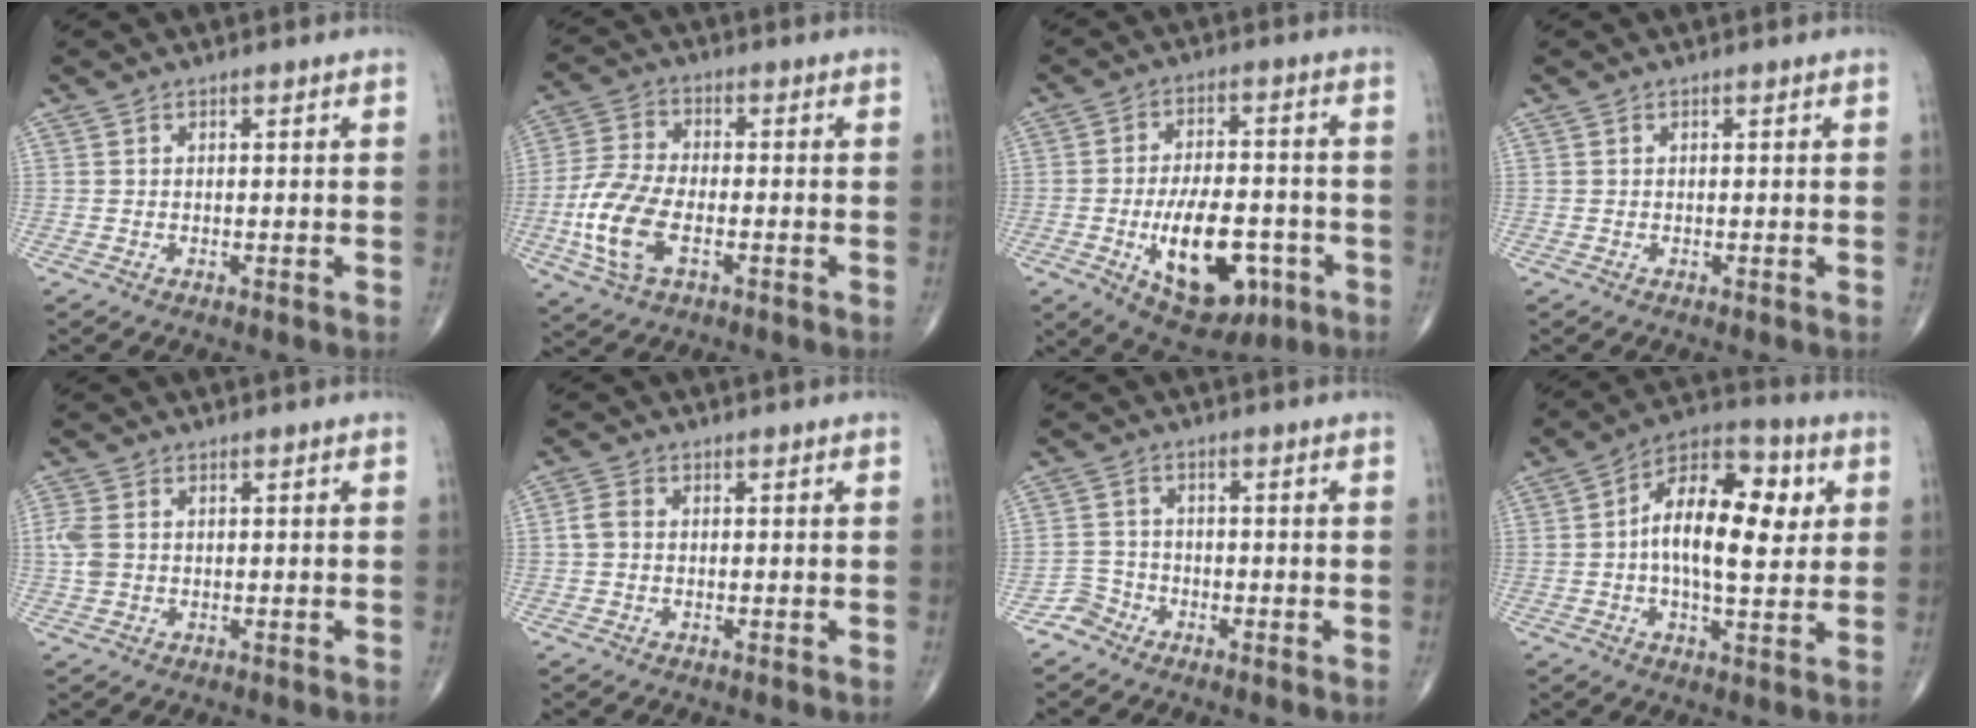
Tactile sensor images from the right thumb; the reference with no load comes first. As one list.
[{"total": 11.8, "force": [-3.4, 6.0, 9.5], "torque": [-0.216, 0.010, -0.069]}, {"total": 15.7, "force": [-5.1, 8.1, 12.5], "torque": [-0.174, 0.019, -0.069]}, {"total": 0.0}, {"total": 3.3, "force": [0.2, 2.4, 2.3], "torque": [-0.073, 0.004, 0.004]}, {"total": 2.4, "force": [-0.1, 1.8, 1.6], "torque": [-0.031, 0.005, -0.008]}, {"total": 2.9, "force": [-2.2, 1.9, -0.4], "torque": [0.018, 0.010, -0.052]}, {"total": 16.3, "force": [2.1, 8.1, 14.0], "torque": [-0.202, 0.020, 0.024]}]